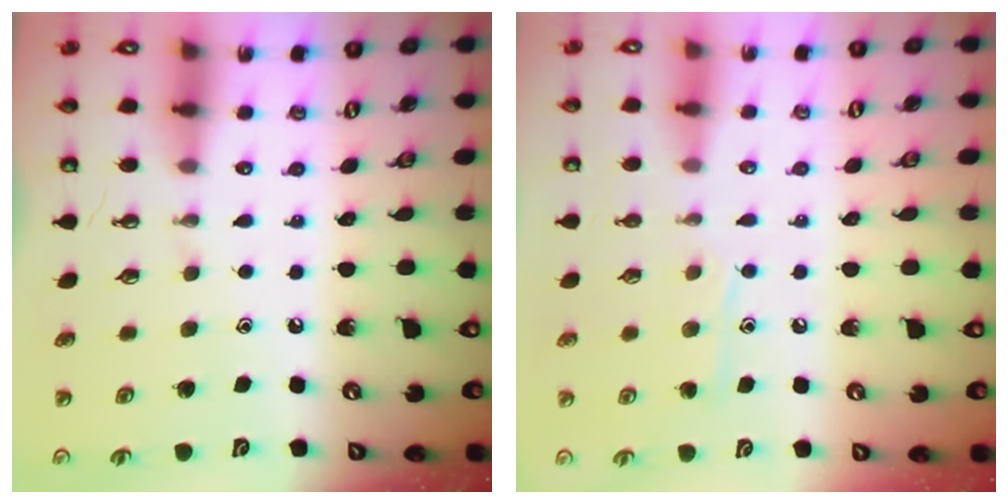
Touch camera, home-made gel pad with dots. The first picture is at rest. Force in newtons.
{"total": 7.3, "press": 7.2, "slide": 0.8}